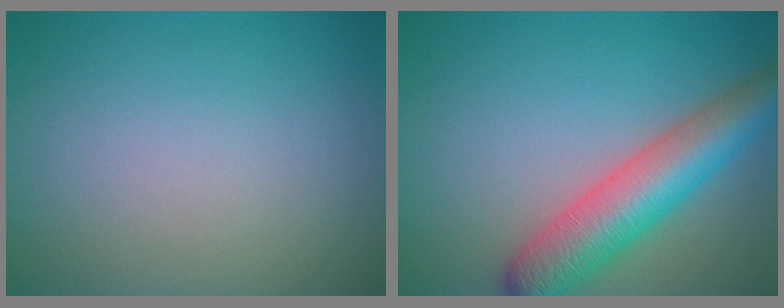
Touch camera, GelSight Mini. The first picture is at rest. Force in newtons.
{"total": 7.2, "press": 7.2, "slide": 0.2}